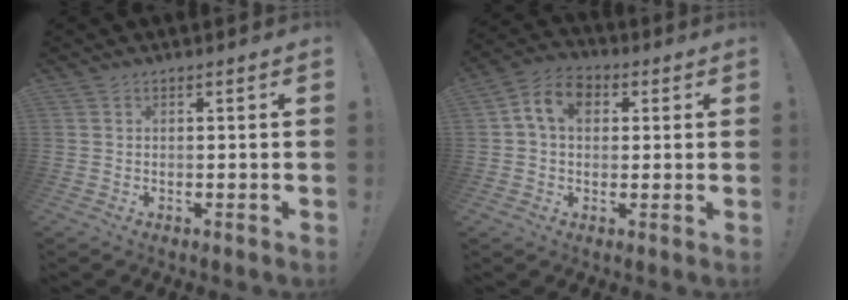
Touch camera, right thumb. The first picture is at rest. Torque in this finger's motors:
{"motor_torque": [-0.09, 0.59, -0.10, -0.08, 0.23]}